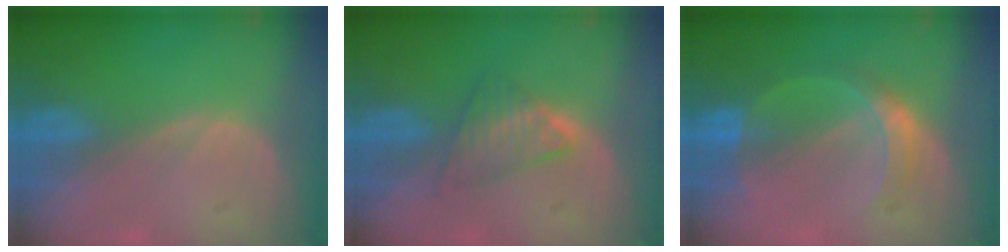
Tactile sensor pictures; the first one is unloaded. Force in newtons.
{"total": 4.4, "press": 4.3, "slide": 0.8}
{"total": 4.9, "press": 4.9, "slide": 0.6}